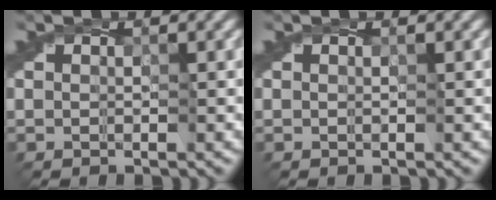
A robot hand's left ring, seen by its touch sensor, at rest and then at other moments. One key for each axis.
{"total": 0.0}